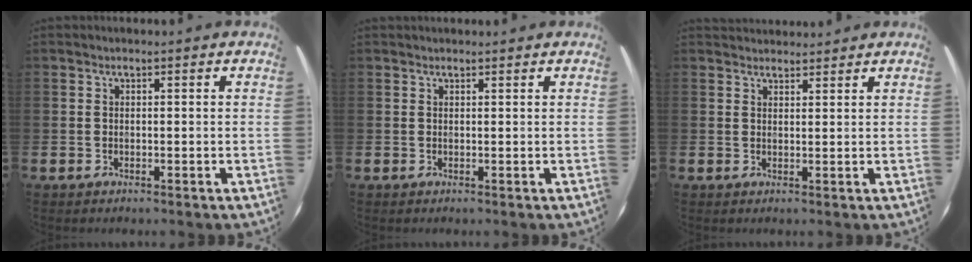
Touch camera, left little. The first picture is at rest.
{"total": 0.6, "force": [0.6, 0.1, 0.0], "torque": [0.008, -0.001, 0.010]}
{"total": 2.2, "force": [2.1, 0.5, -0.4], "torque": [0.012, -0.003, 0.039]}